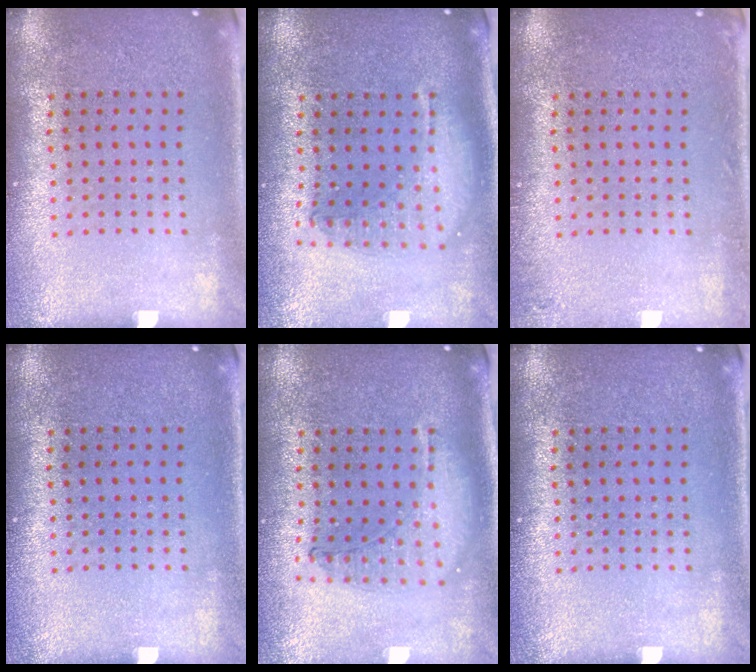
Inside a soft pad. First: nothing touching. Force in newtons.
{"total": 1.7, "press": 1.5, "slide": 0.9}
{"total": 1.1, "press": 1.1, "slide": 0.1}
{"total": 0.0}
{"total": 1.1, "press": 1.0, "slide": 0.2}
{"total": 0.0}